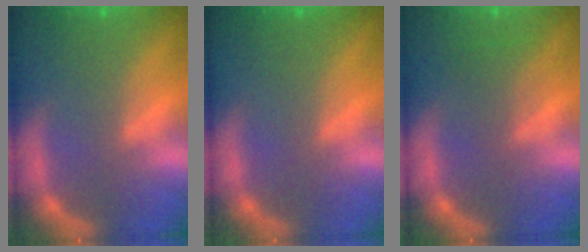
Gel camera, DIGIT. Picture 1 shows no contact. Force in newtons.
{"total": 0.0}
{"total": 2.0}